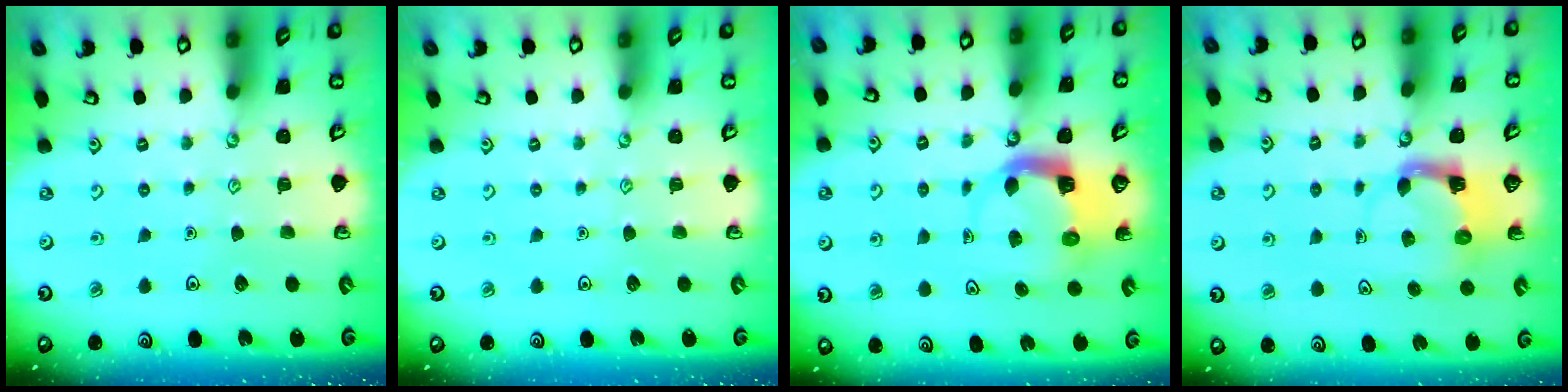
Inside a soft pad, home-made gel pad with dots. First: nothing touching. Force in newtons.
{"total": 0.0}
{"total": 4.8, "press": 4.7, "slide": 0.4}
{"total": 3.8, "press": 3.7, "slide": 0.7}